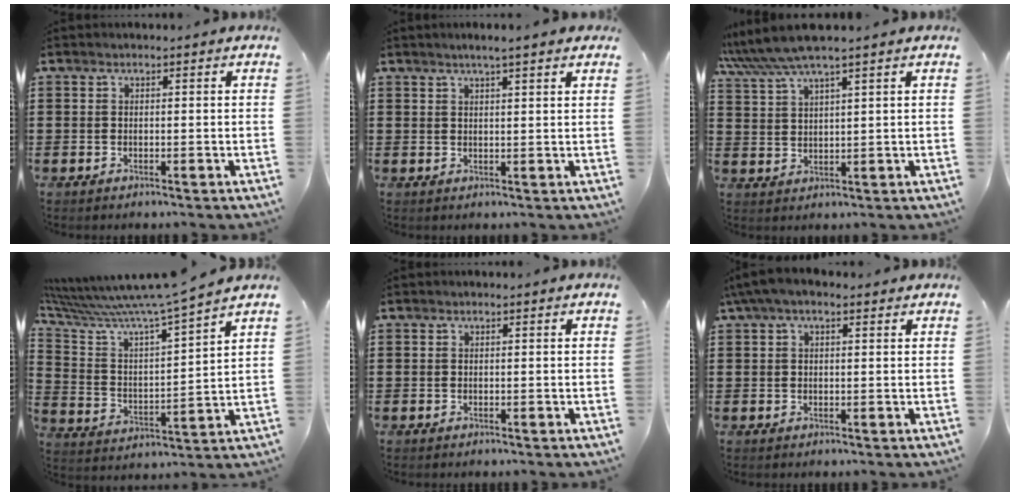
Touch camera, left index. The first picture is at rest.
{"total": 2.5, "force": [2.0, -0.1, 1.5], "torque": [-0.034, 0.002, 0.035]}
{"total": 6.0, "force": [4.7, 0.1, 3.6], "torque": [-0.082, -0.010, 0.083]}
{"total": 7.8, "force": [7.0, -0.4, 3.5], "torque": [-0.102, -0.057, 0.109]}
{"total": 0.0}
{"total": 3.3, "force": [1.4, 1.5, 2.6], "torque": [-0.055, 0.010, 0.025]}